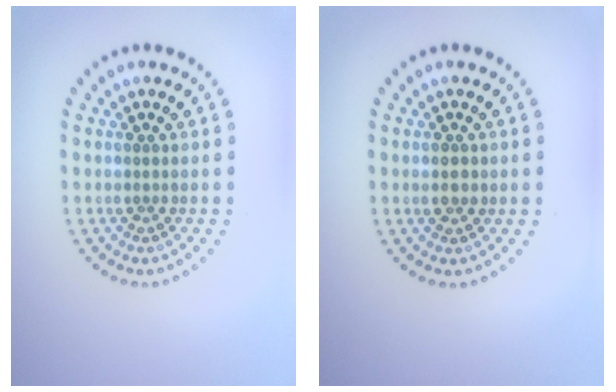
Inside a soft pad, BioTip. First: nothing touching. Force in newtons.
{"total": 1.0, "press": 1.0, "slide": 0.1}